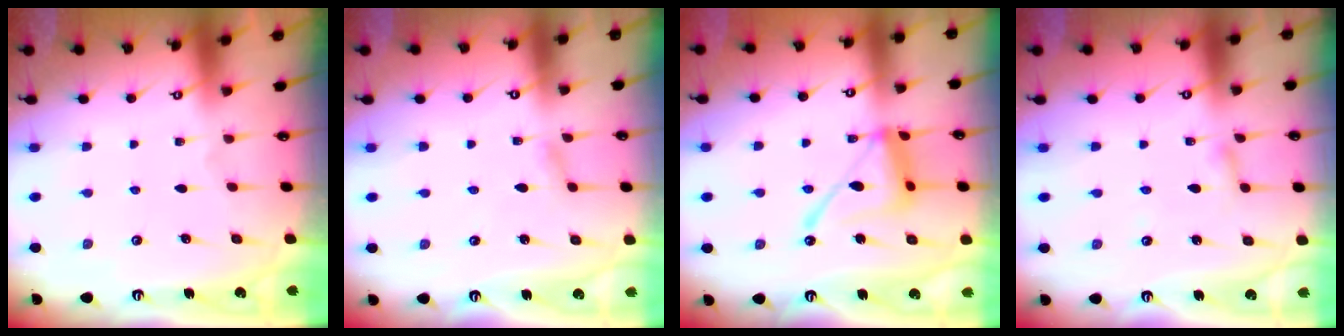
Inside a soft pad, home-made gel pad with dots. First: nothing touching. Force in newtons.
{"total": 2.6, "press": 2.6, "slide": 0.2}
{"total": 14.3, "press": 14.2, "slide": 1.3}
{"total": 1.8, "press": 1.7, "slide": 0.2}